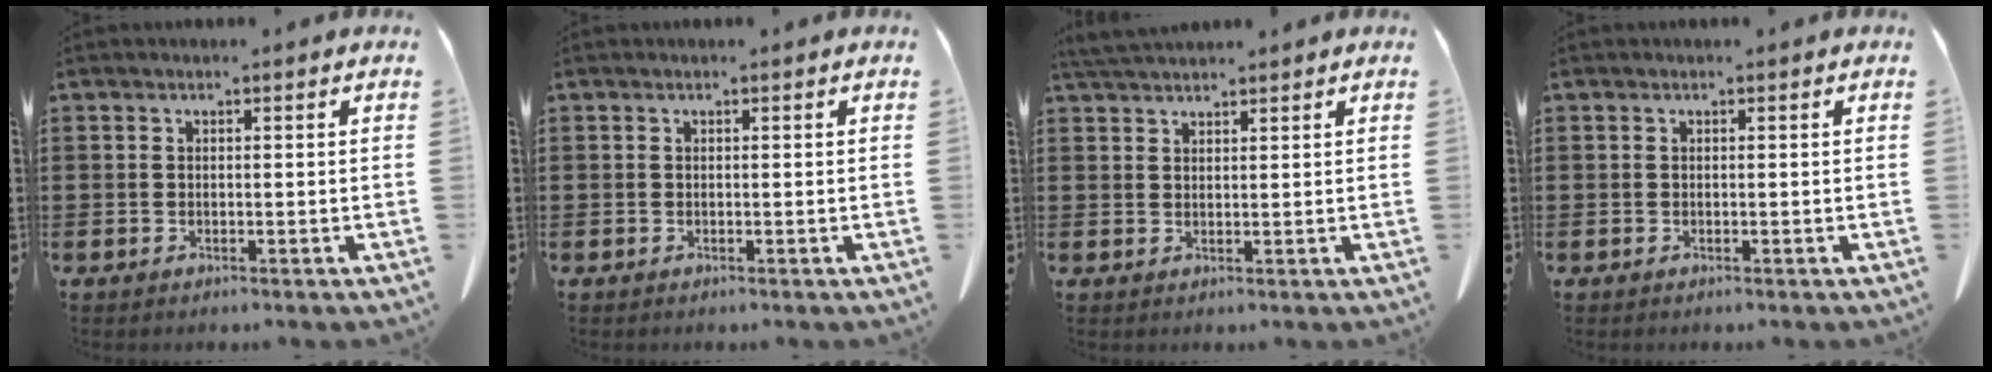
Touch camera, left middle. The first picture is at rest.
{"total": 0.0}
{"total": 3.0, "force": [2.9, 0.4, 1.0], "torque": [-0.028, -0.002, 0.055]}
{"total": 0.0}